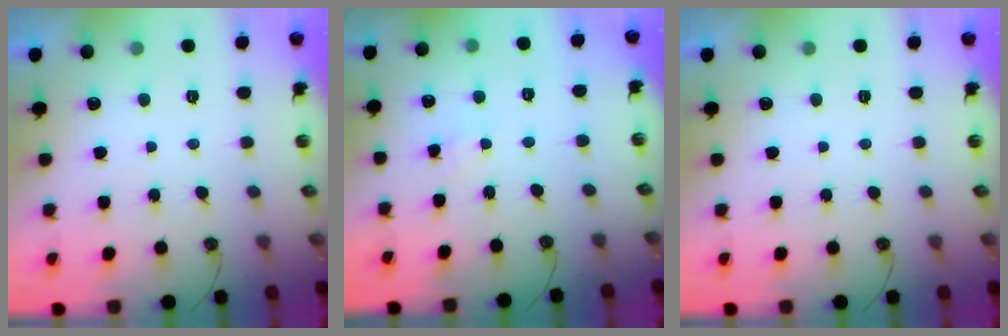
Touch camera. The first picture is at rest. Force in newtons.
{"total": 1.5, "press": 1.5, "slide": 0.3}
{"total": 0.0}